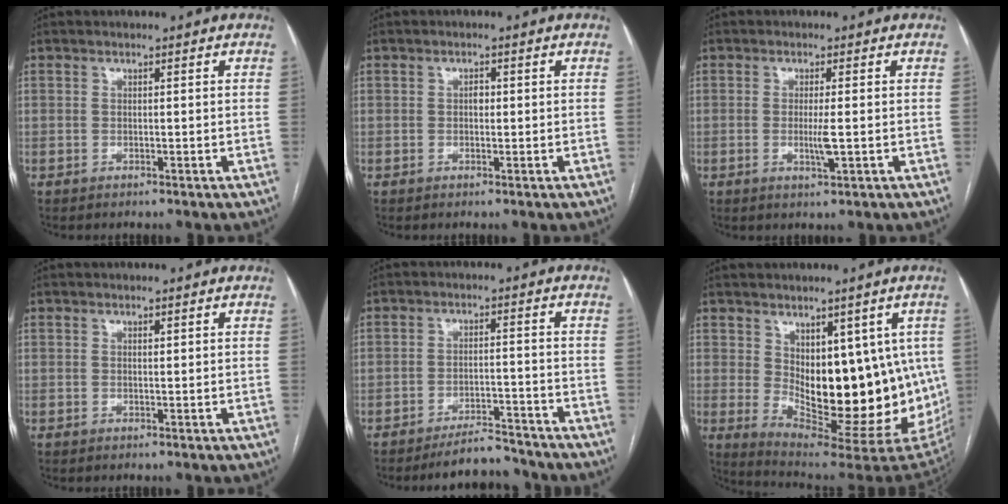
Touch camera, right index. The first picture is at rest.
{"total": 1.1, "force": [0.1, 0.7, 0.8], "torque": [-0.012, 0.003, 0.000]}
{"total": 3.1, "force": [-0.4, 0.1, 3.0], "torque": [-0.059, -0.006, -0.006]}
{"total": 0.5, "force": [0.3, 0.2, 0.4], "torque": [-0.010, -0.002, 0.005]}
{"total": 6.1, "force": [-5.9, 1.1, 1.0], "torque": [-0.009, 0.003, -0.093]}
{"total": 17.6, "force": [0.0, 7.4, 16.0], "torque": [-0.189, -0.007, 0.026]}